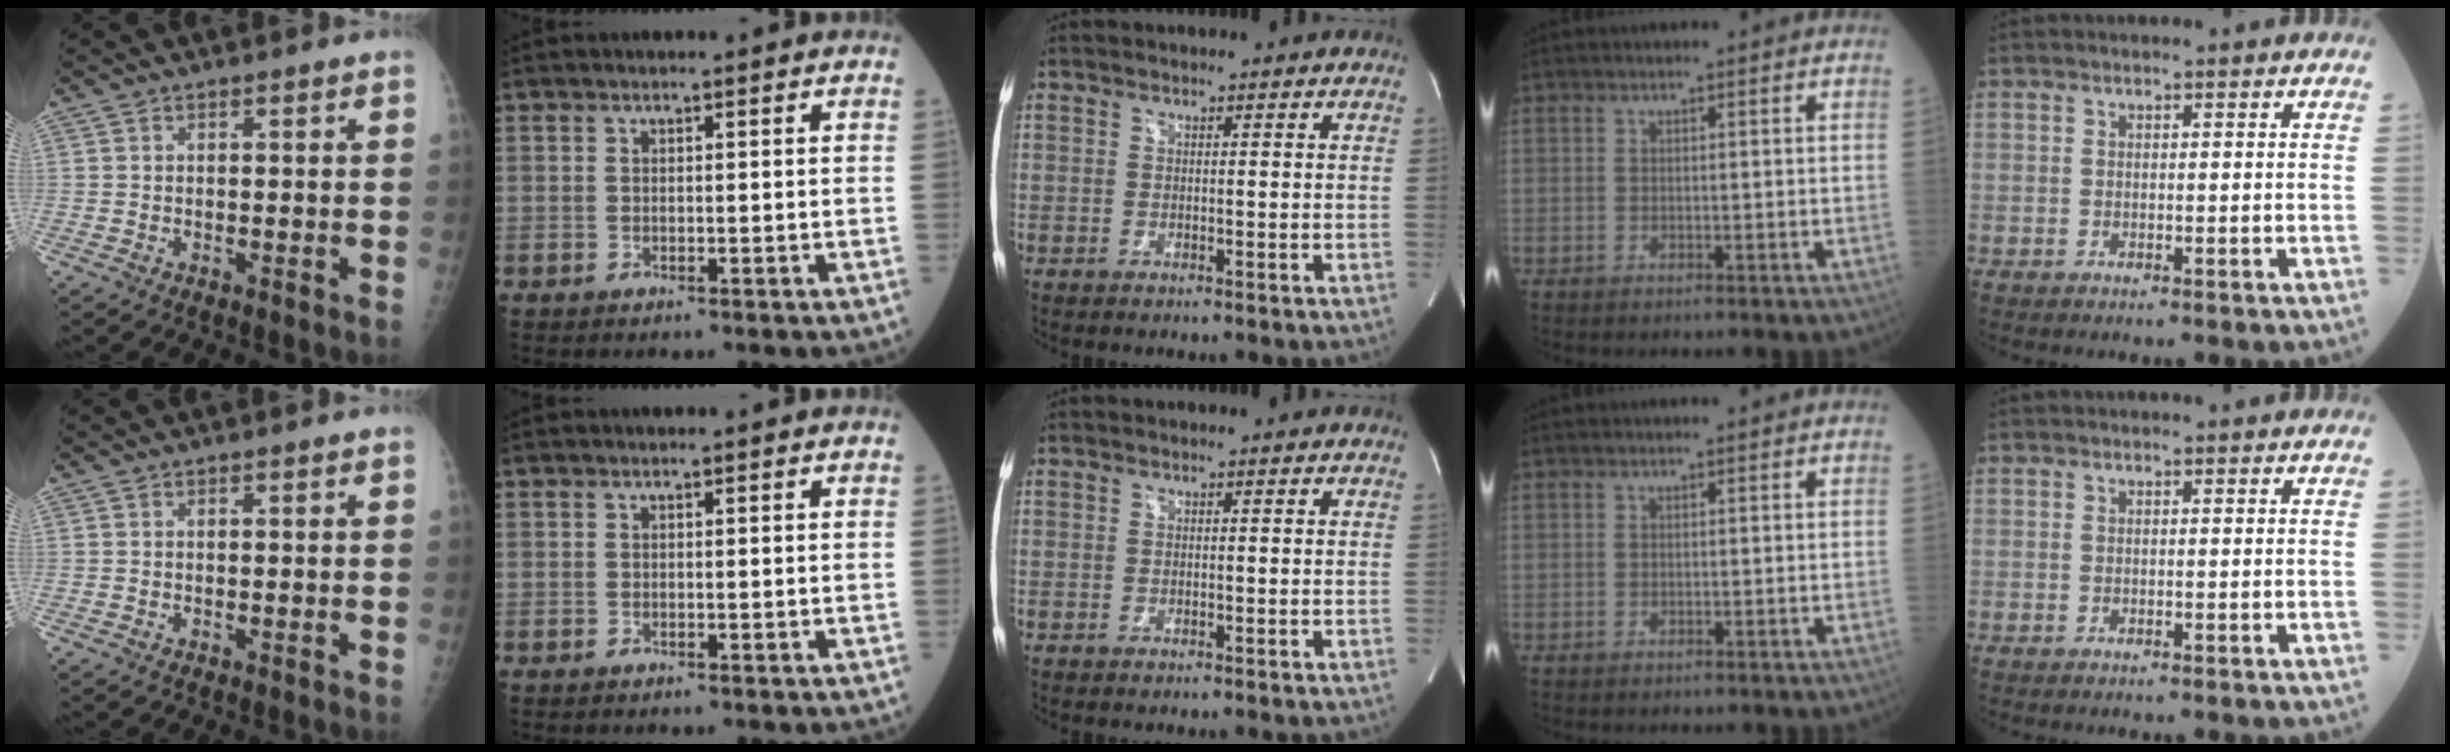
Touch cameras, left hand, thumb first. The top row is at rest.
{}